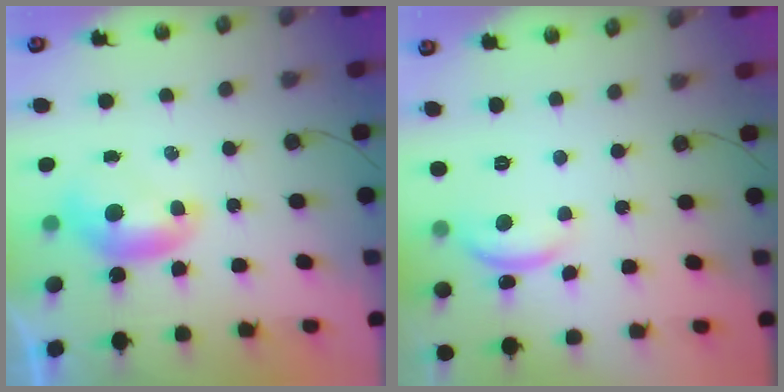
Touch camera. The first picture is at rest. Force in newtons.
{"total": 3.9, "press": 3.9, "slide": 0.5}